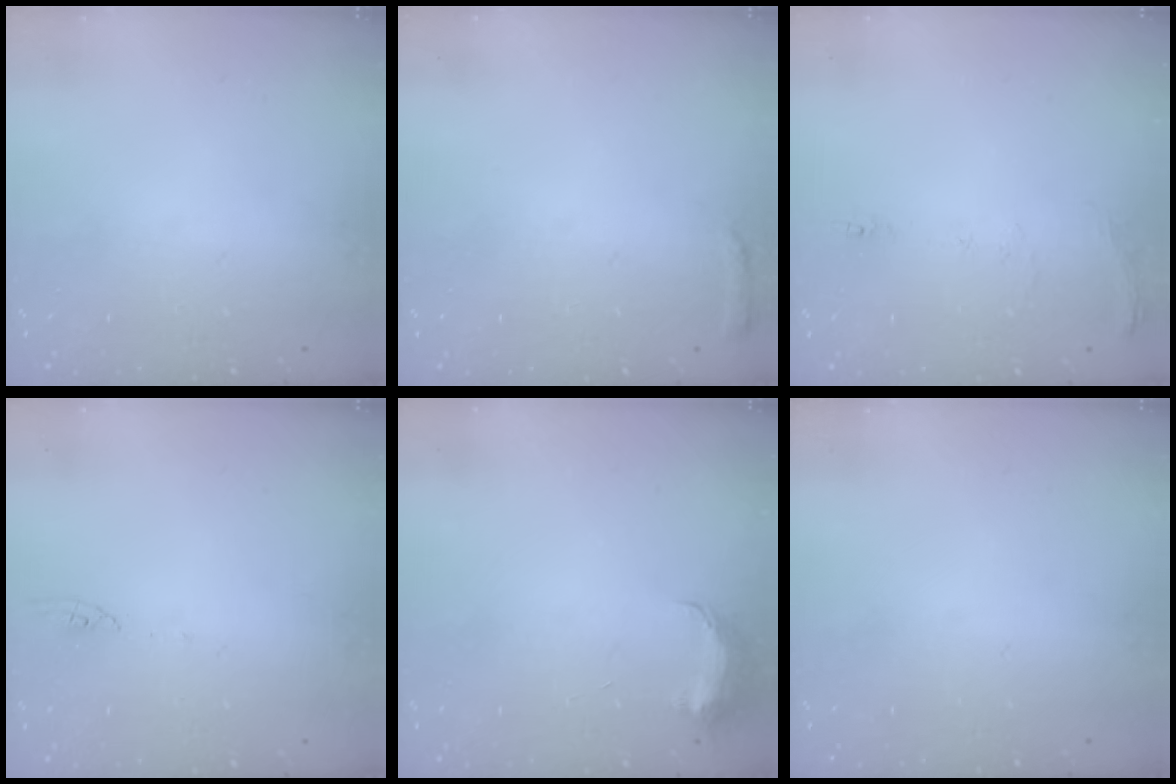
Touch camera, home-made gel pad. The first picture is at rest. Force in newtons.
{"total": 4.7, "press": 4.6, "slide": 0.9}
{"total": 7.4, "press": 7.4, "slide": 0.8}
{"total": 3.8, "press": 3.7, "slide": 0.4}
{"total": 7.0, "press": 6.9, "slide": 0.6}
{"total": 0.0}